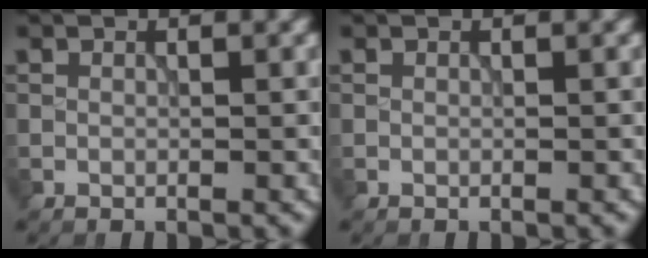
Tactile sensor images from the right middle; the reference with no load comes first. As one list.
[{"total": 0.0}]